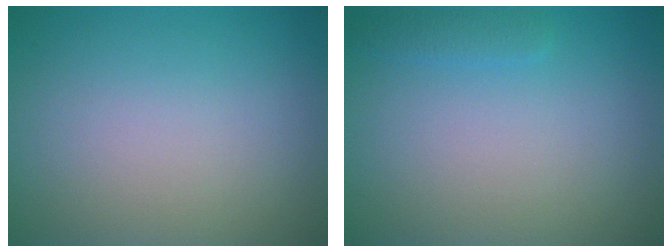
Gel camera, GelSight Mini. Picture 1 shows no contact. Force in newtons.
{"total": 0.9, "press": 0.9, "slide": 0.0}